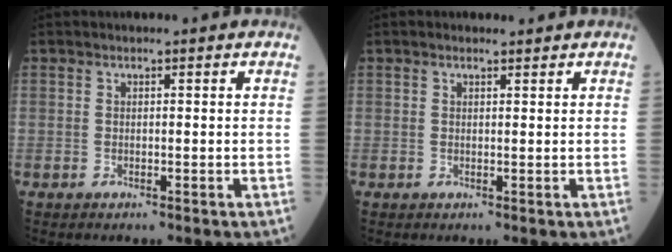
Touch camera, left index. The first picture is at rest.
{"total": 0.9, "force": [0.7, 0.4, 0.3], "torque": [-0.012, 0.007, 0.010]}